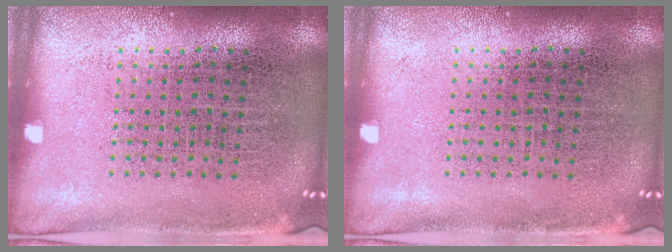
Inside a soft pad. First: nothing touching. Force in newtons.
{"total": 0.0}